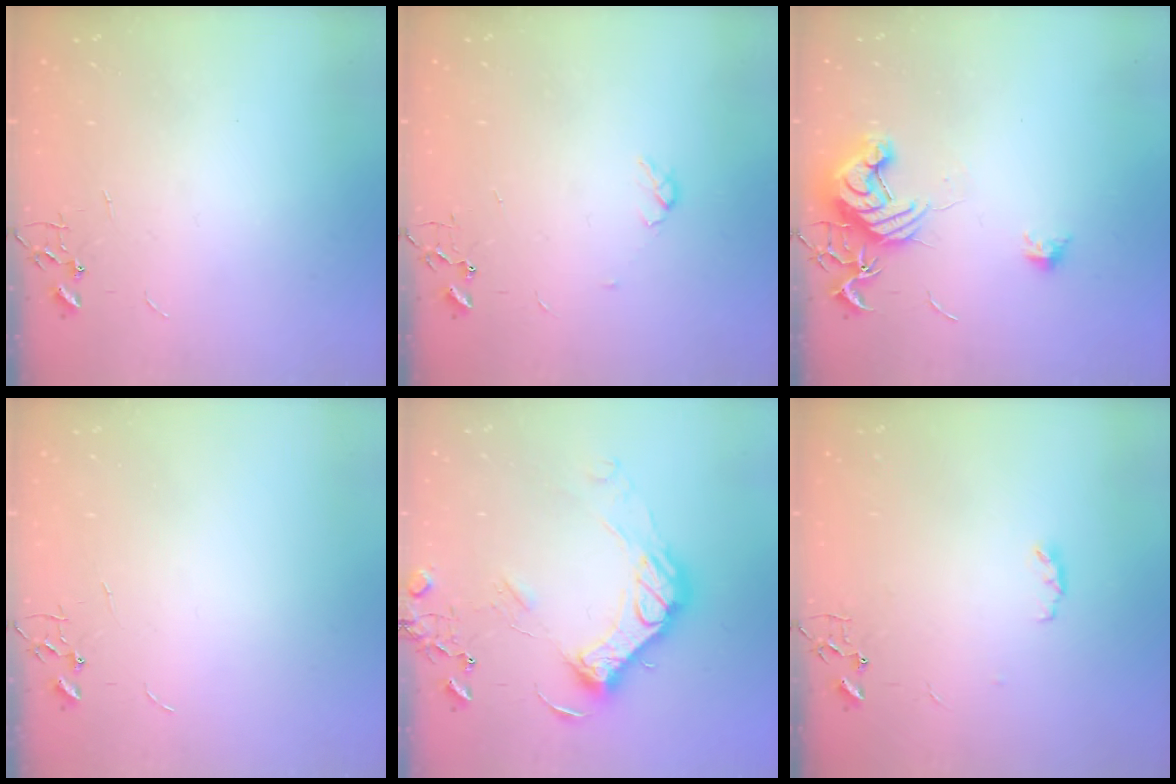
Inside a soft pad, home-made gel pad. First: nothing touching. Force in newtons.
{"total": 2.9, "press": 2.8, "slide": 0.5}
{"total": 12.7, "press": 12.6, "slide": 1.2}
{"total": 0.0}
{"total": 16.4, "press": 16.4, "slide": 0.9}
{"total": 3.8, "press": 3.8, "slide": 0.6}